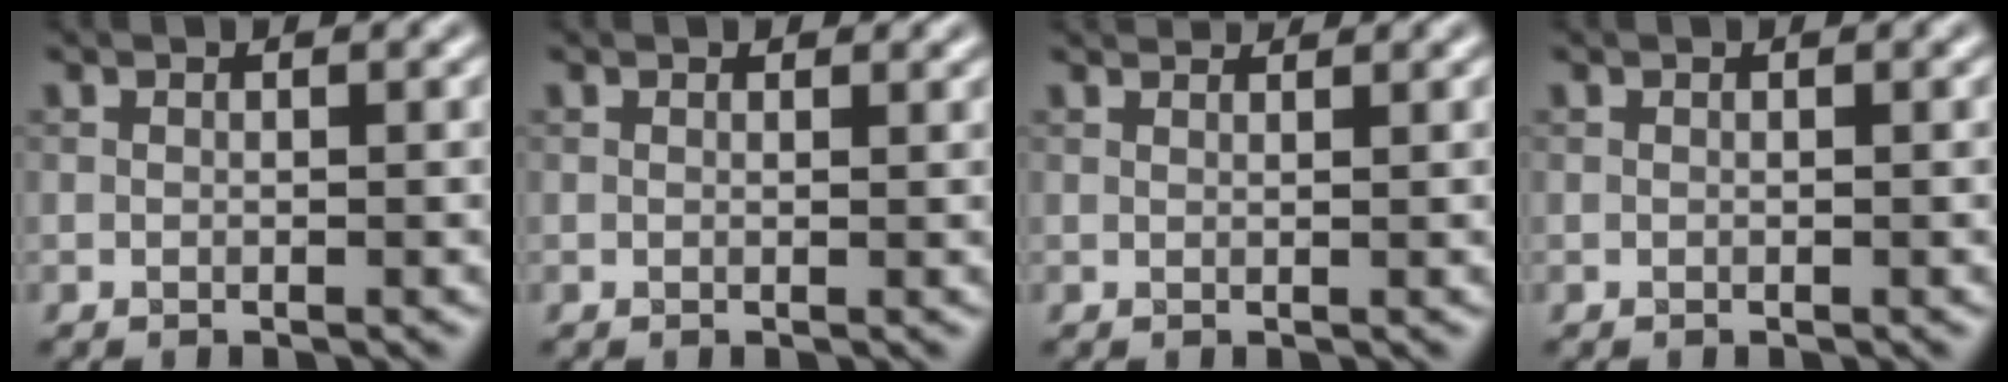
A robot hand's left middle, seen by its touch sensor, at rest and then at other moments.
{"total": 0.7, "force": [0.6, 0.3, 0.2], "torque": [-0.004, -0.002, 0.008]}
{"total": 2.4, "force": [2.2, 0.4, 0.9], "torque": [-0.017, -0.004, 0.022]}
{"total": 0.0}